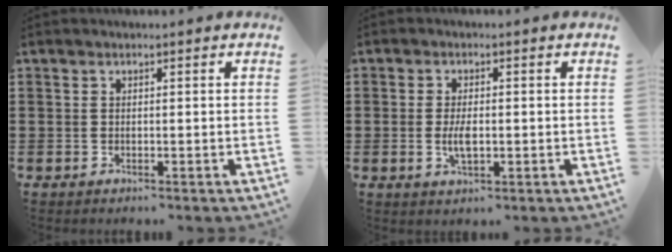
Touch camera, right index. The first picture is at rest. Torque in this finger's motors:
{"motor_torque": [2.14, 0.00, 0.44, 0.03]}